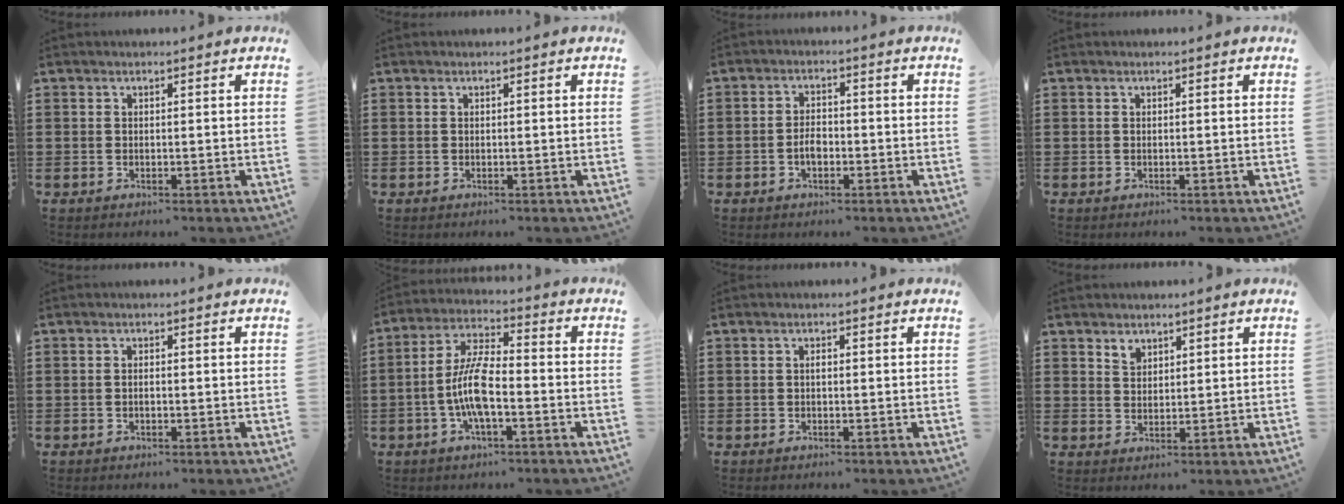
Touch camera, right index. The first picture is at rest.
{"total": 0.0}
{"total": 2.8, "force": [-0.9, 1.5, 2.2], "torque": [-0.051, -0.002, -0.018]}
{"total": 0.0}
{"total": 0.9, "force": [-0.2, 0.2, 0.9], "torque": [-0.019, -0.005, -0.002]}
{"total": 8.7, "force": [-2.1, 2.6, 8.1], "torque": [-0.185, -0.013, -0.046]}
{"total": 0.7, "force": [0.0, 0.3, 0.7], "torque": [-0.014, 0.000, 0.001]}
{"total": 2.3, "force": [1.8, 1.4, 0.4], "torque": [-0.006, 0.000, 0.032]}